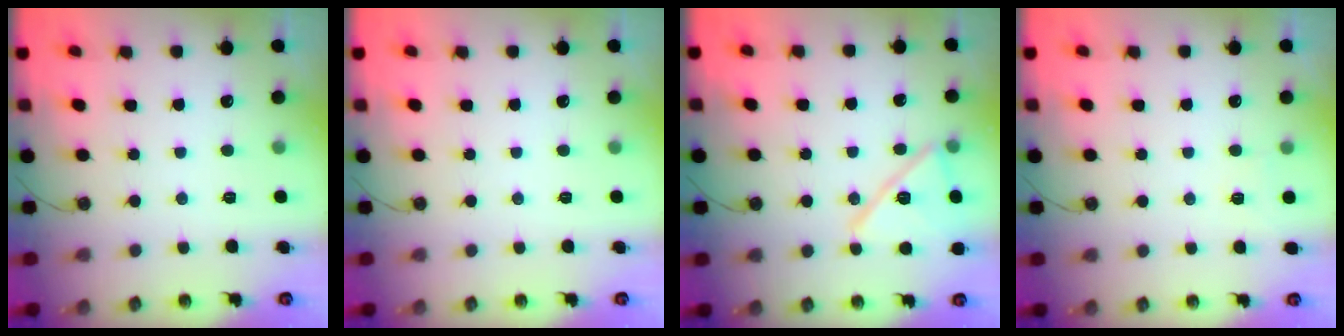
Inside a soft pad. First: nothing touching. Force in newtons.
{"total": 0.0}
{"total": 14.6, "press": 14.6, "slide": 0.4}
{"total": 2.9, "press": 2.9, "slide": 0.7}